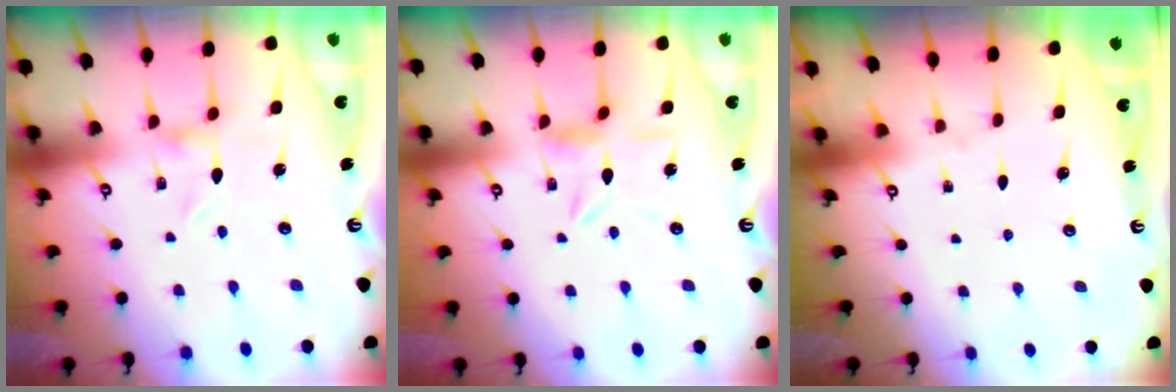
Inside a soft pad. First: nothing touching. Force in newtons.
{"total": 5.2, "press": 5.1, "slide": 0.6}
{"total": 0.0}